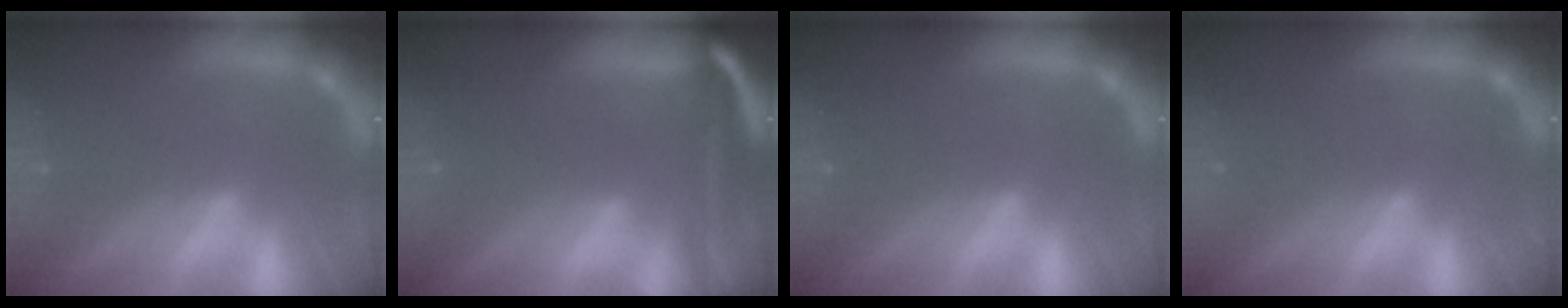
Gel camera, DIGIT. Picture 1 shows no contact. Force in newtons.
{"total": 9.5}
{"total": 0.0}
{"total": 0.0}